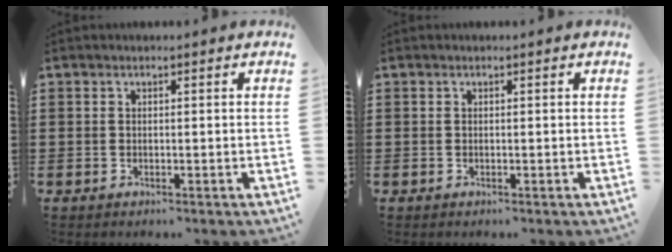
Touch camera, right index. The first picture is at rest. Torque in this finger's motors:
{"motor_torque": [0.00, 0.00, 0.00, 0.00]}